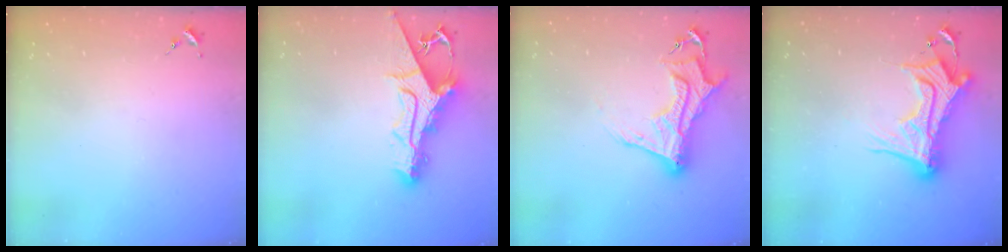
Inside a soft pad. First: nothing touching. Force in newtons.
{"total": 14.8, "press": 14.7, "slide": 0.9}
{"total": 15.2, "press": 15.1, "slide": 1.2}
{"total": 23.8, "press": 23.7, "slide": 2.2}